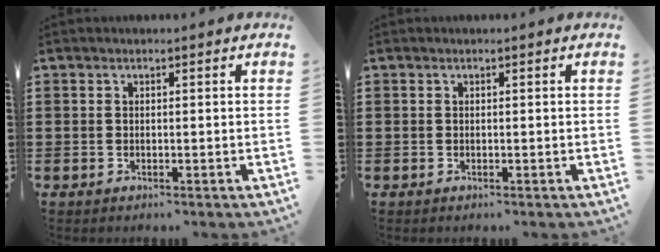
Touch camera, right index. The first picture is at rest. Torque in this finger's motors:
{"motor_torque": [0.00, 0.00, 0.02, -0.01]}